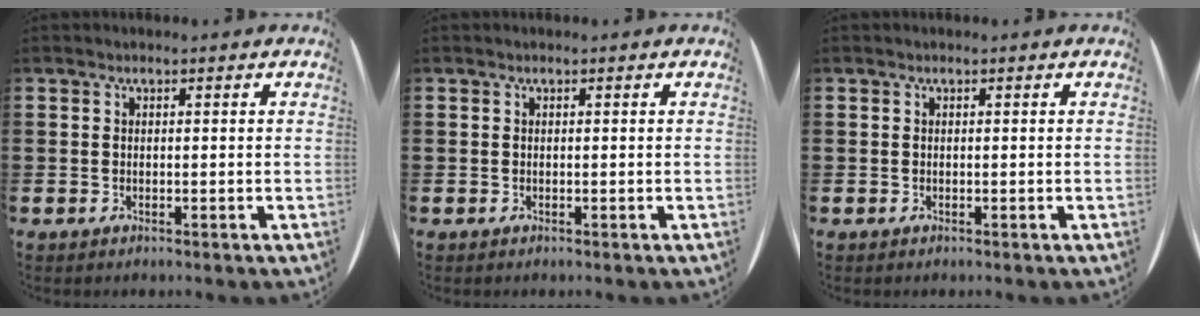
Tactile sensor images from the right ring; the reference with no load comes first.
{"total": 0.0}
{"total": 0.0}